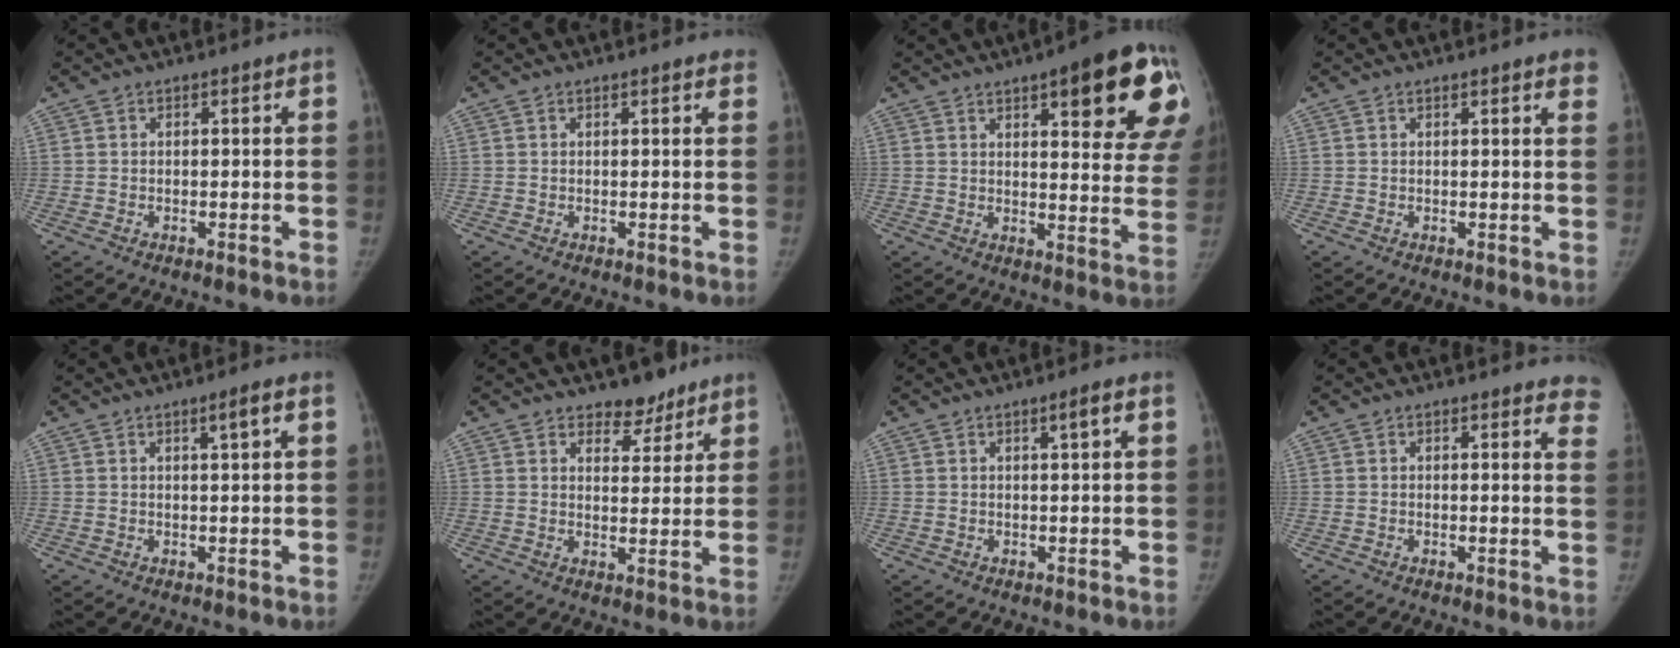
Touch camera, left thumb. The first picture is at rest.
{"total": 1.9, "force": [1.6, 0.6, 0.8], "torque": [0.004, 0.004, 0.012]}
{"total": 21.0, "force": [10.5, 5.9, 17.2], "torque": [-0.182, -0.032, 0.126]}
{"total": 4.1, "force": [3.4, 0.8, 2.1], "torque": [-0.008, -0.004, 0.027]}
{"total": 2.2, "force": [1.0, 0.0, 2.0], "torque": [-0.028, -0.004, 0.017]}
{"total": 5.7, "force": [4.5, 3.0, 1.6], "torque": [0.013, -0.030, 0.069]}
{"total": 1.7, "force": [0.8, 0.0, 1.6], "torque": [-0.022, -0.003, 0.013]}
{"total": 7.4, "force": [6.8, 2.0, 2.4], "torque": [0.011, -0.026, 0.046]}